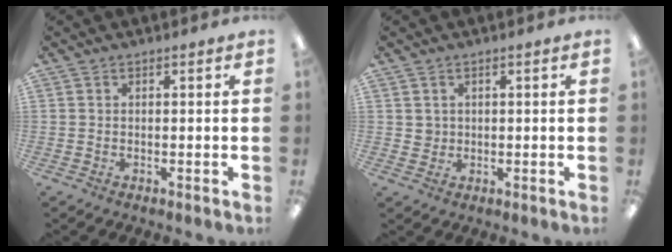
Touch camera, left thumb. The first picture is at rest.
{"total": 2.0, "force": [1.0, 1.7, 0.2], "torque": [-0.007, 0.003, 0.018]}